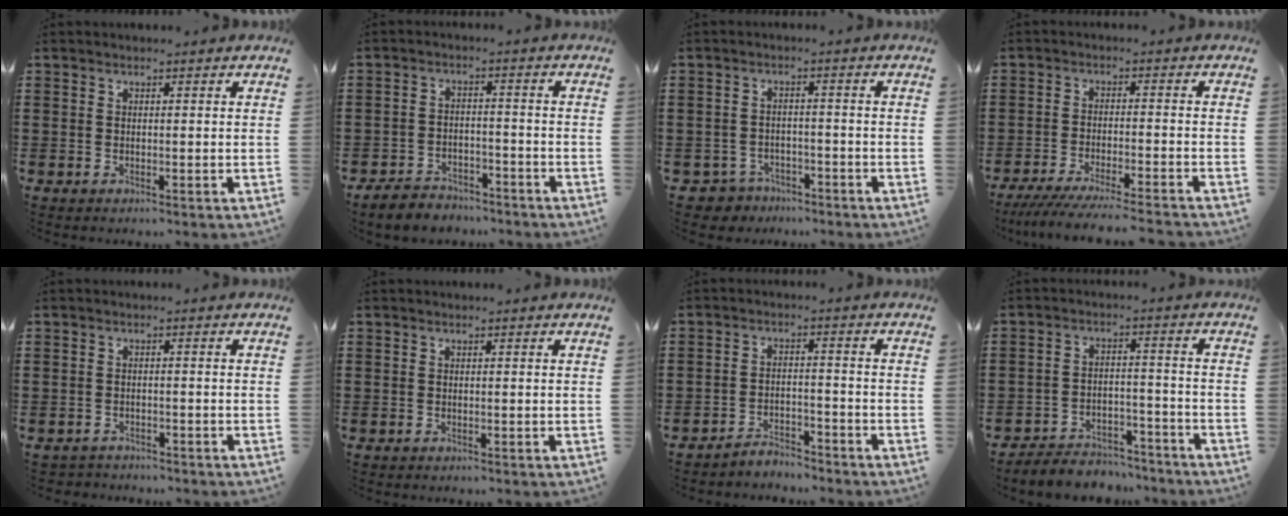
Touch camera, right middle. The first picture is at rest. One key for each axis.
{"total": 3.9, "fx": -3.8, "fy": 1.0, "fz": 0.4, "tx": -0.011, "ty": 0.009, "tz": -0.079}
{"total": 3.1, "fx": -2.8, "fy": 1.1, "fz": -0.1, "tx": -0.017, "ty": -0.002, "tz": -0.065}
{"total": 5.0, "fx": -4.6, "fy": -0.2, "fz": 1.9, "tx": -0.043, "ty": -0.018, "tz": -0.092}
{"total": 1.4, "fx": -1.4, "fy": 0.2, "fz": -0.1, "tx": -0.004, "ty": 0.001, "tz": -0.032}
{"total": 0.0}
{"total": 3.5, "fx": -3.5, "fy": 0.4, "fz": -0.1, "tx": -0.005, "ty": 0.004, "tz": -0.074}
{"total": 4.8, "fx": -4.7, "fy": 1.0, "fz": 0.1, "tx": -0.006, "ty": 0.011, "tz": -0.098}